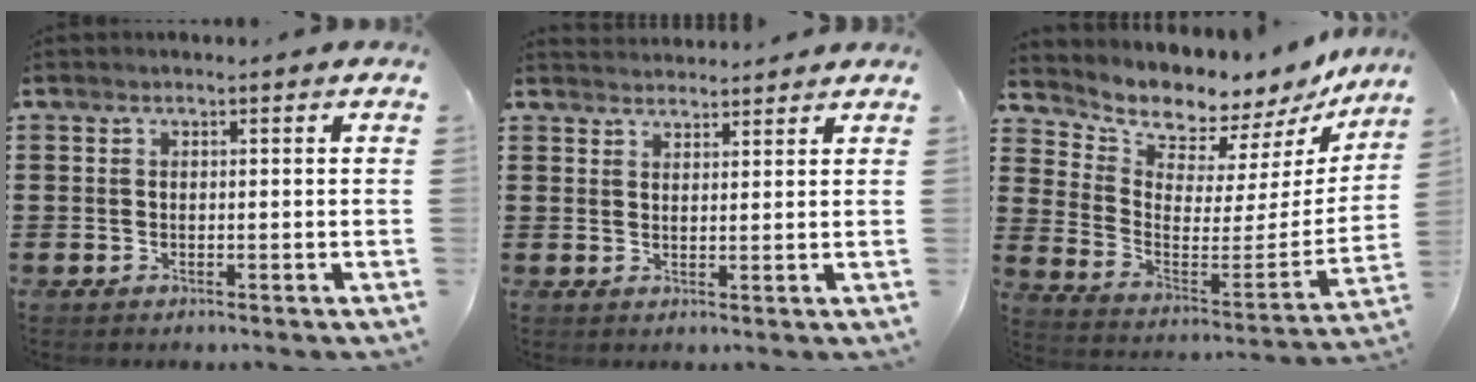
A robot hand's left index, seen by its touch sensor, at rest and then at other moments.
{"total": 2.2, "force": [2.2, 0.1, -0.3], "torque": [0.000, -0.004, 0.043]}
{"total": 6.3, "force": [6.2, 1.1, -0.2], "torque": [-0.034, -0.071, 0.101]}